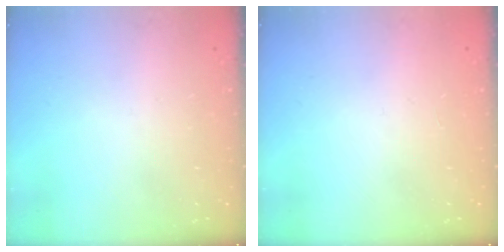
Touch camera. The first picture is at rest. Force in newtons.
{"total": 0.0}